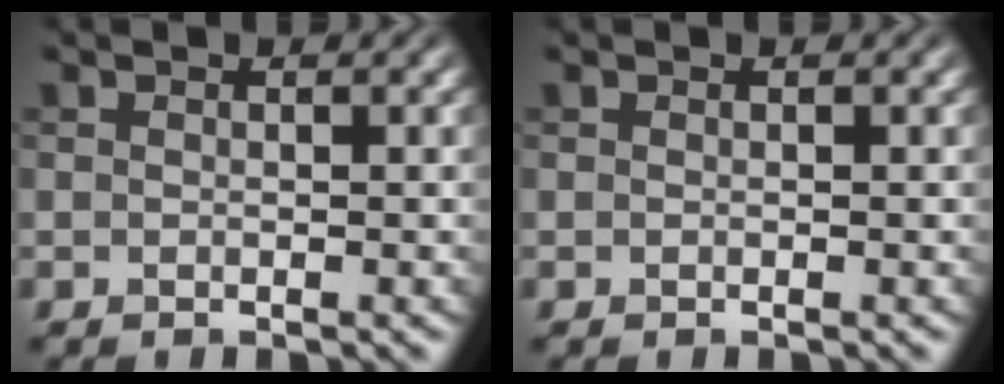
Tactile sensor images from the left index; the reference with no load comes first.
{"total": 0.0}